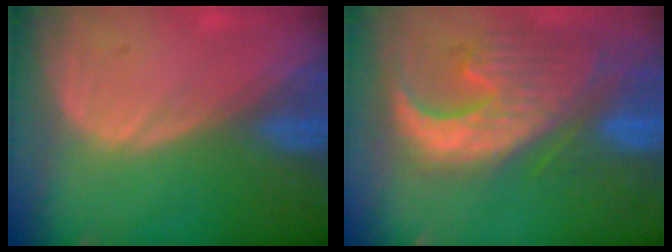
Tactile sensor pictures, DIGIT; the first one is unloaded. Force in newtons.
{"total": 13.3, "press": 11.3, "slide": 7.0}